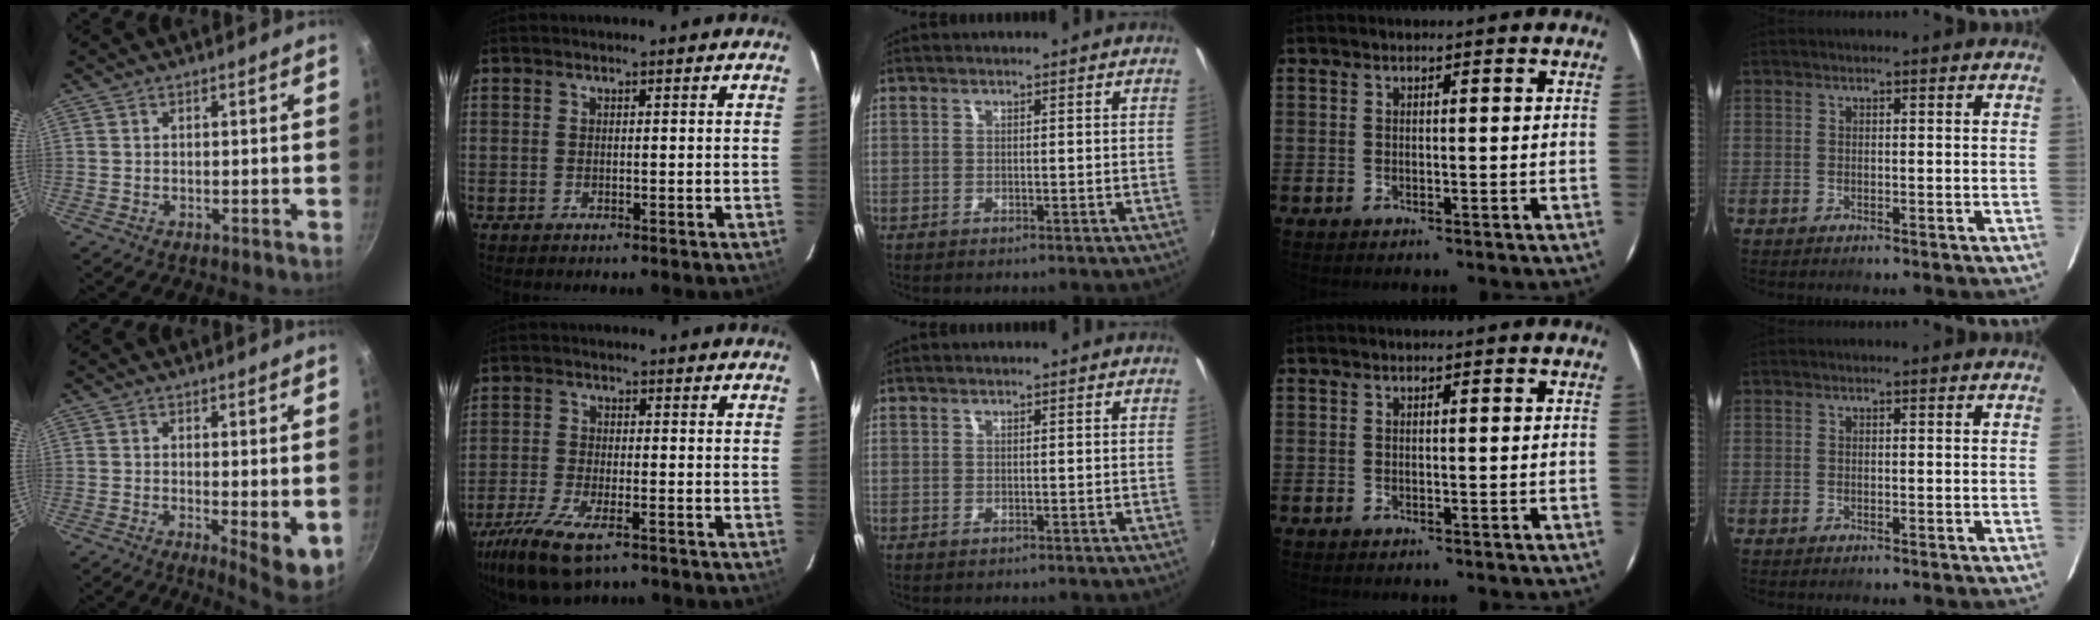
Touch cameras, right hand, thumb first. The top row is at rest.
{"thumb": {"total": 6.7, "force": [0.0, 2.1, 6.3], "torque": [-0.081, -0.020, 0.003]}, "index": {"total": 11.9, "force": [-7.9, 4.0, 8.0], "torque": [-0.192, -0.038, -0.149]}}